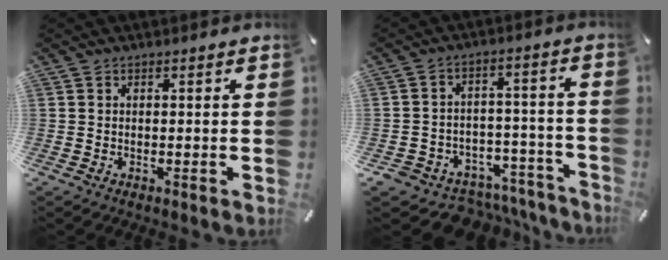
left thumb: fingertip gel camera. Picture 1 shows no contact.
{"total": 7.2, "force": [-4.2, 5.7, 1.5], "torque": [-0.021, 0.022, -0.065]}